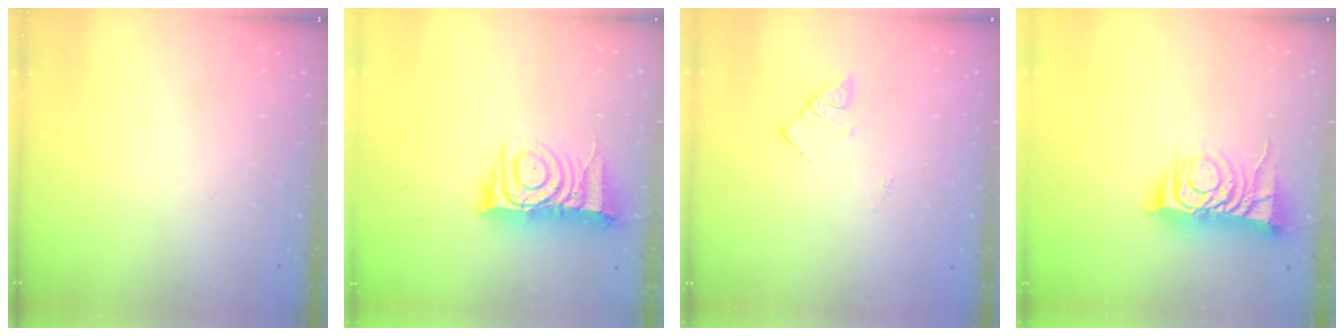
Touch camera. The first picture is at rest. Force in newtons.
{"total": 10.5, "press": 10.4, "slide": 1.0}
{"total": 2.4, "press": 2.4, "slide": 0.1}
{"total": 9.6, "press": 9.6, "slide": 0.7}